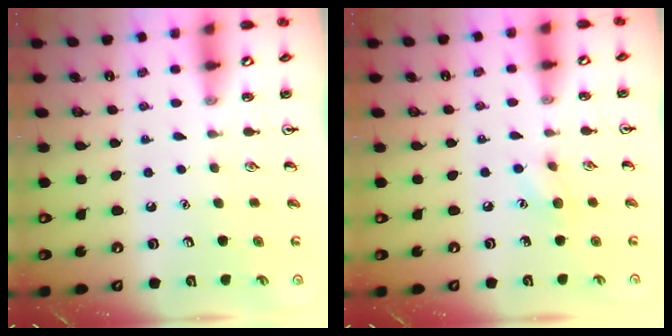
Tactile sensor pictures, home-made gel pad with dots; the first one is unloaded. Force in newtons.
{"total": 7.1, "press": 6.9, "slide": 1.8}